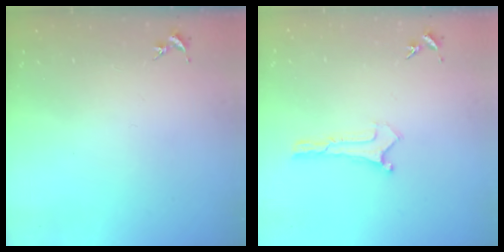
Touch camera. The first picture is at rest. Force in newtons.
{"total": 0.0}